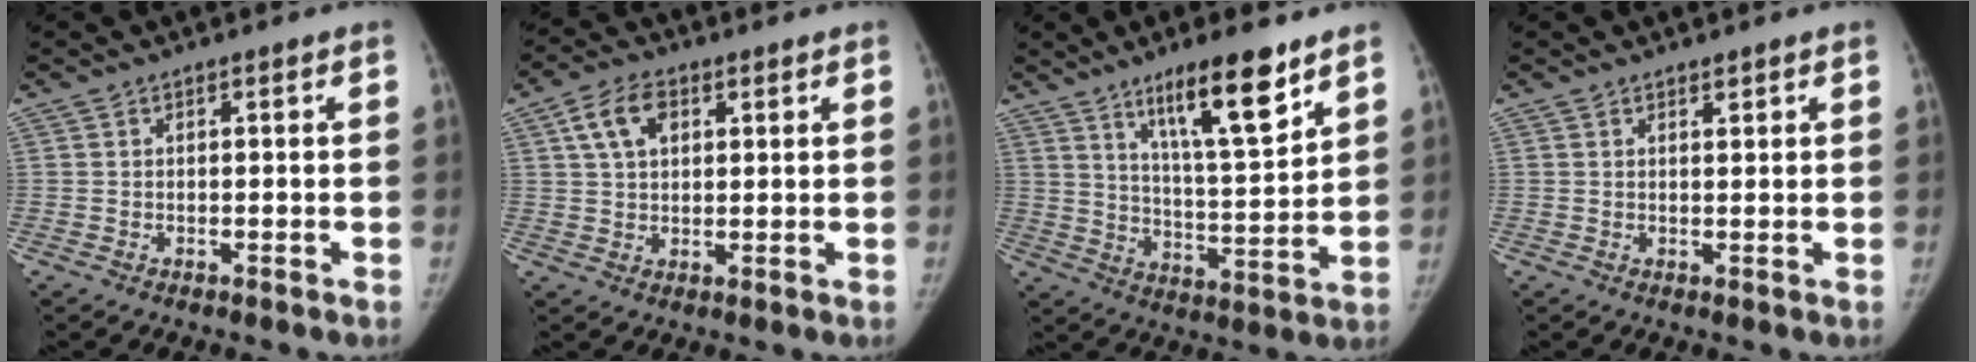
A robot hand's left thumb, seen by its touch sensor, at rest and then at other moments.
{"total": 7.3, "force": [2.9, 4.6, 4.9], "torque": [-0.079, 0.003, 0.049]}
{"total": 14.6, "force": [9.2, 3.0, 10.9], "torque": [-0.161, -0.056, 0.157]}
{"total": 1.2, "force": [0.9, 0.5, 0.6], "torque": [0.000, -0.006, 0.014]}